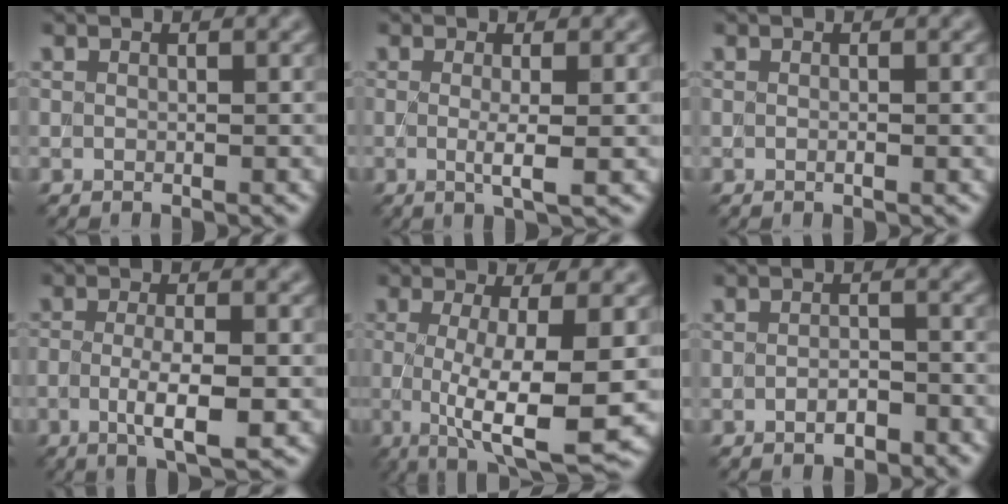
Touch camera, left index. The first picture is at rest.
{"total": 2.9, "force": [-0.1, 0.5, 2.8], "torque": [-0.048, -0.006, -0.004]}
{"total": 1.1, "force": [0.0, 0.3, 1.1], "torque": [-0.013, -0.002, -0.006]}
{"total": 4.5, "force": [-1.1, 1.1, 4.2], "torque": [-0.080, -0.004, -0.021]}
{"total": 9.2, "force": [-1.3, 2.1, 8.8], "torque": [-0.138, -0.021, -0.016]}
{"total": 1.8, "force": [-1.1, 0.7, 1.2], "torque": [-0.023, 0.002, -0.017]}